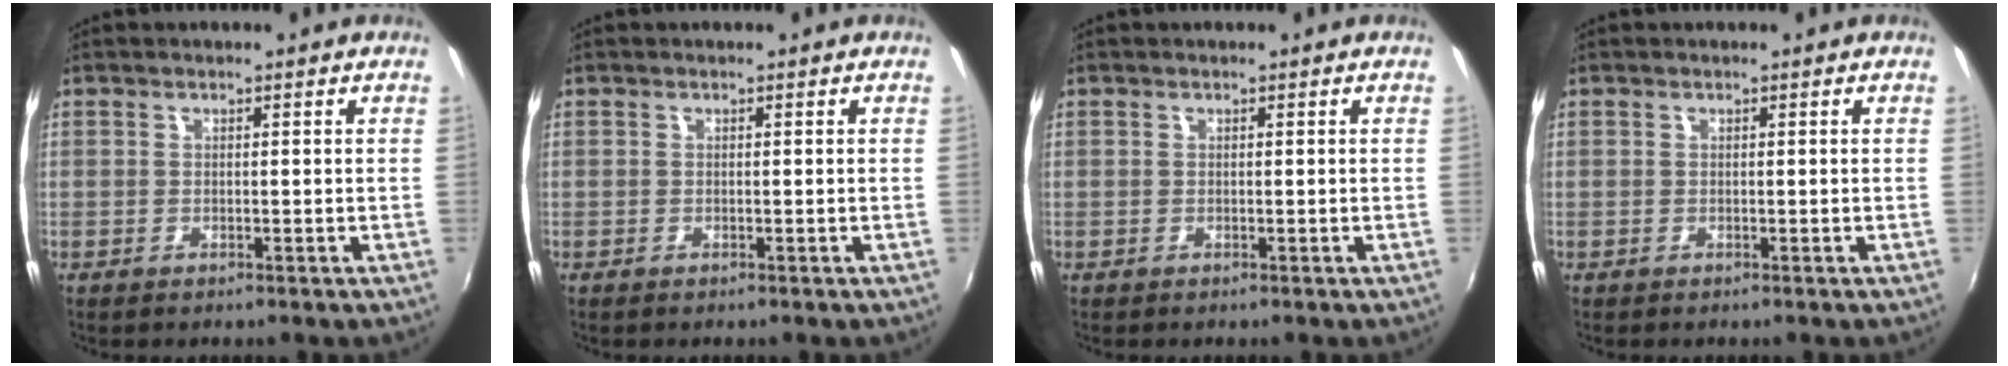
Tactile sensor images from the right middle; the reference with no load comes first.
{"total": 0.0}
{"total": 0.0}
{"total": 0.0}